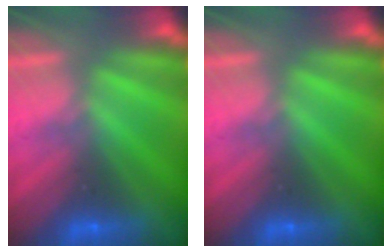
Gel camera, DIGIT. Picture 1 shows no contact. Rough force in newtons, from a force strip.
{"total": 0.0}